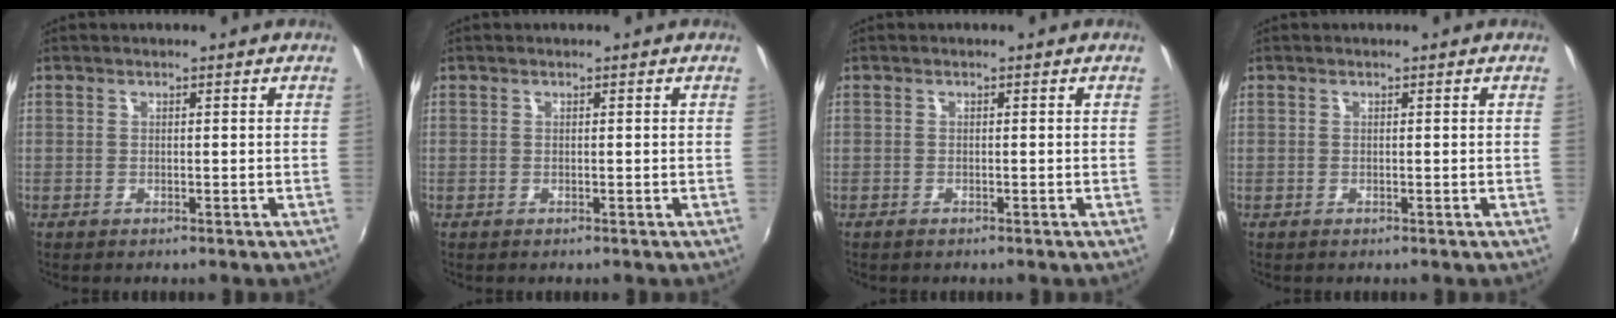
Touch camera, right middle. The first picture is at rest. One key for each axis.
{"total": 0.0}
{"total": 0.6, "fx": -0.5, "fy": 0.2, "fz": 0.2, "tx": -0.006, "ty": -0.003, "tz": -0.011}
{"total": 0.0}